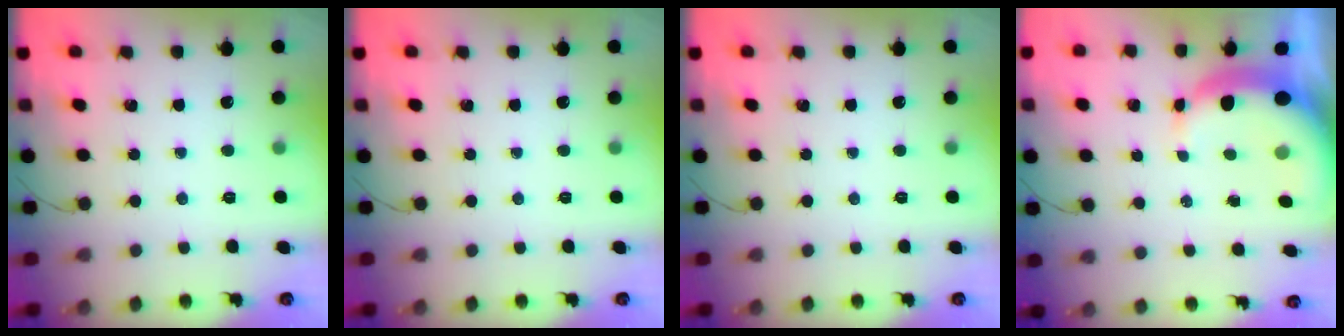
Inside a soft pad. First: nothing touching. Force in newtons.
{"total": 0.0}
{"total": 0.0}
{"total": 8.5, "press": 8.4, "slide": 1.5}